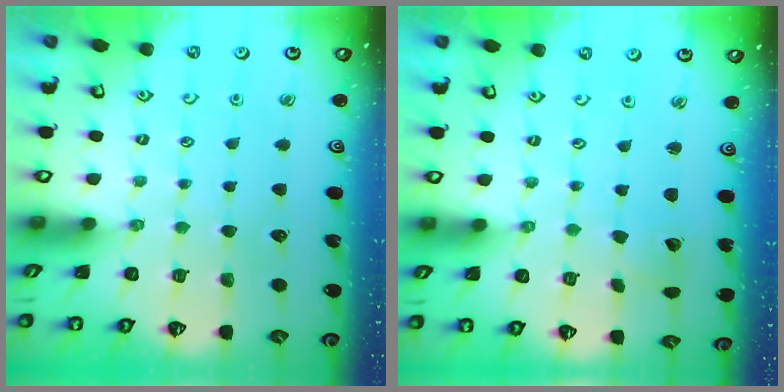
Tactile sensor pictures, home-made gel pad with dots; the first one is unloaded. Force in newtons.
{"total": 1.8, "press": 1.7, "slide": 0.3}